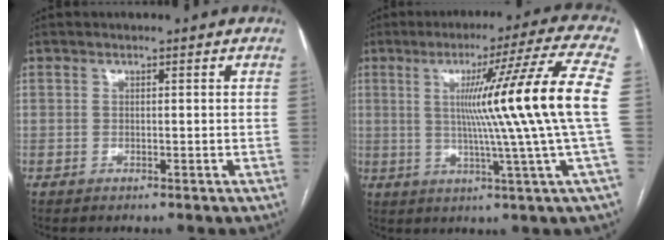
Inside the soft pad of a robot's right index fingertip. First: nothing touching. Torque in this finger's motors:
{"motor_torque": [1.90, 0.24, 0.81, 0.21]}